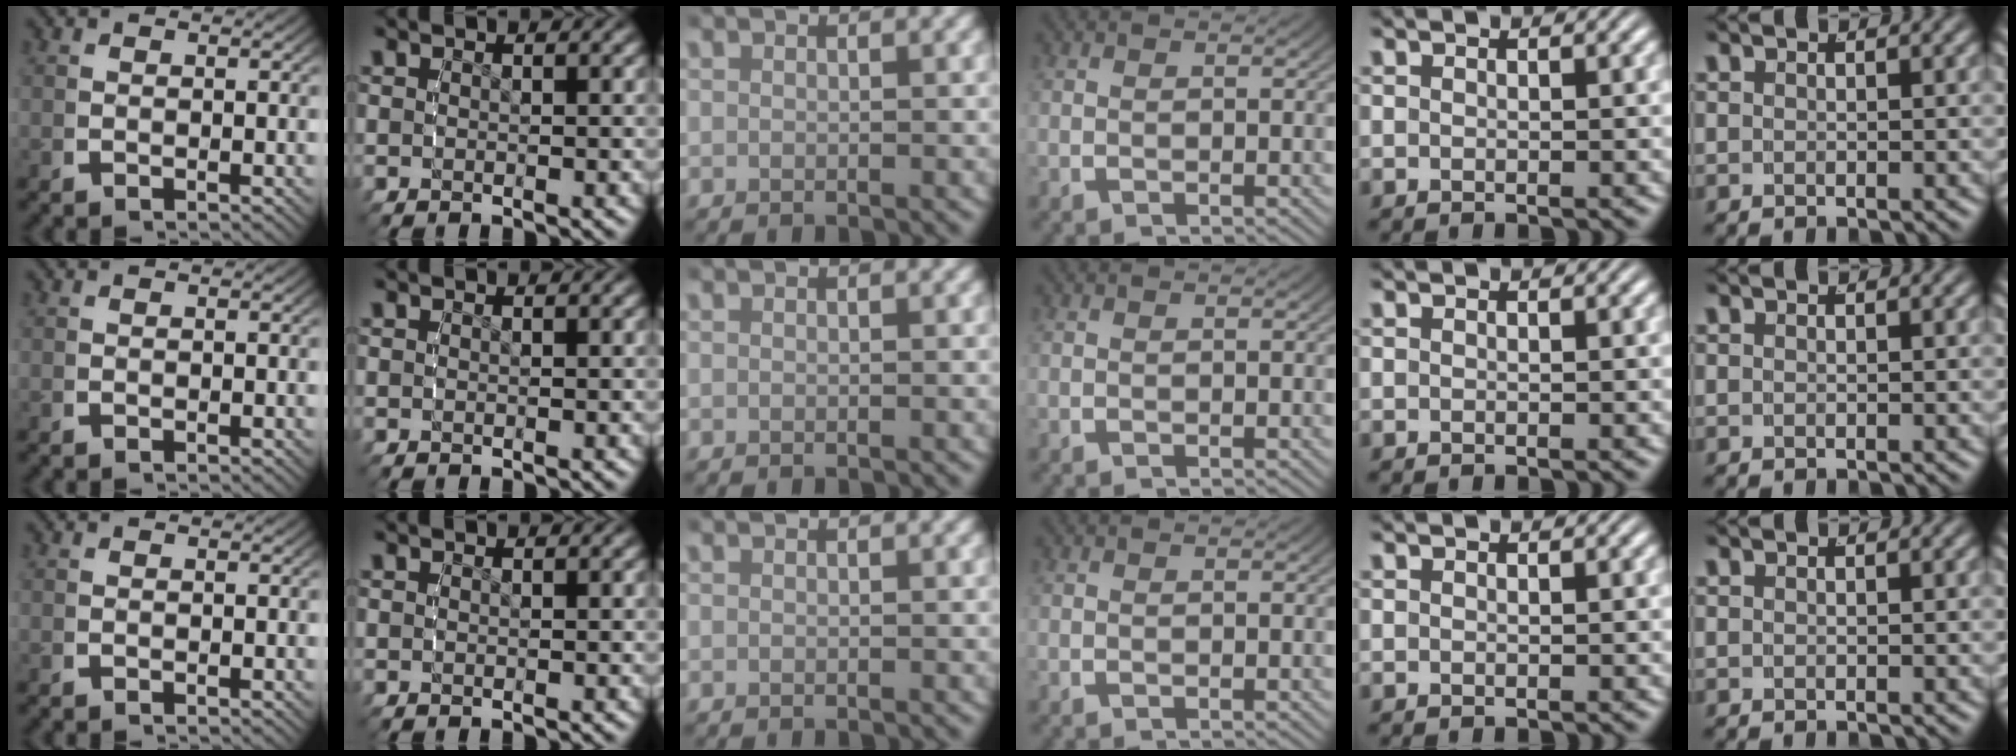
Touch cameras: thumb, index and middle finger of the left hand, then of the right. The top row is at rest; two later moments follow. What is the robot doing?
{"motion": "reach", "object": "glasses case"}